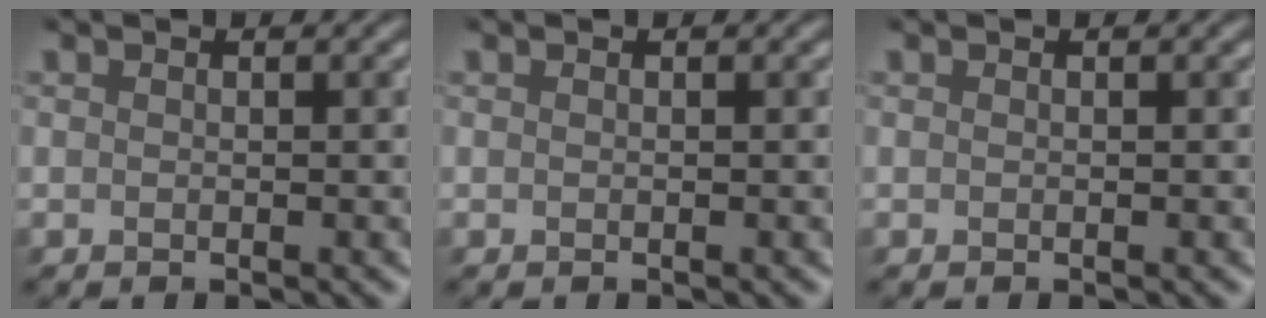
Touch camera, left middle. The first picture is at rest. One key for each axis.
{"total": 0.0}
{"total": 0.0}